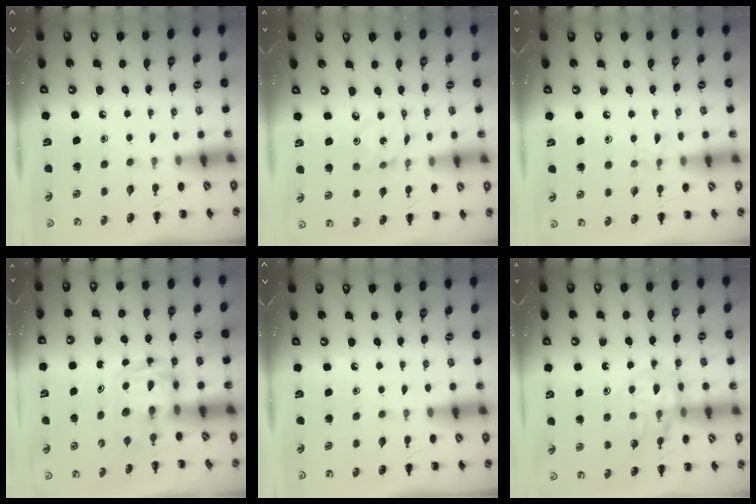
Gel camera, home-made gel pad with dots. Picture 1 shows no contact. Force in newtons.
{"total": 2.1, "press": 2.0, "slide": 0.6}
{"total": 5.6, "press": 5.3, "slide": 1.6}
{"total": 2.8, "press": 2.8, "slide": 0.2}
{"total": 0.0}
{"total": 11.0, "press": 10.9, "slide": 1.8}